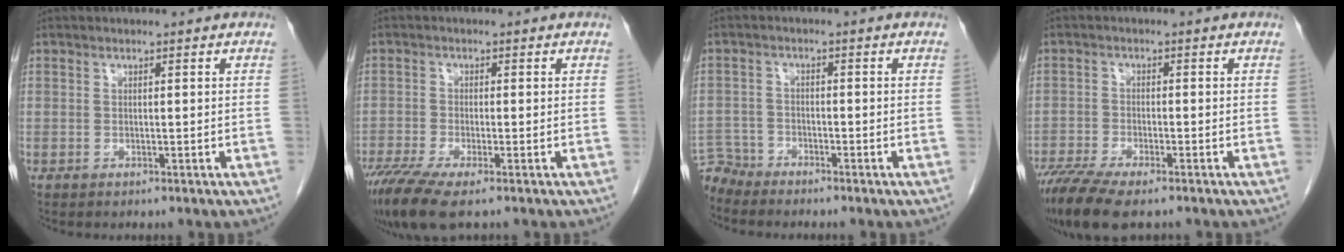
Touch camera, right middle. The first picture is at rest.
{"total": 6.4, "force": [-4.3, 0.8, 4.6], "torque": [-0.082, -0.017, -0.078]}
{"total": 4.1, "force": [-4.0, 0.6, -0.7], "torque": [0.021, -0.008, -0.077]}
{"total": 8.4, "force": [-6.4, 1.6, 5.1], "torque": [-0.088, -0.017, -0.109]}